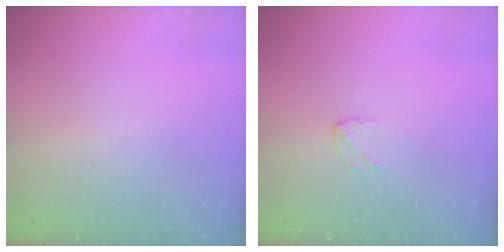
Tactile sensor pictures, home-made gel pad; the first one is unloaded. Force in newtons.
{"total": 2.5, "press": 2.5, "slide": 0.2}